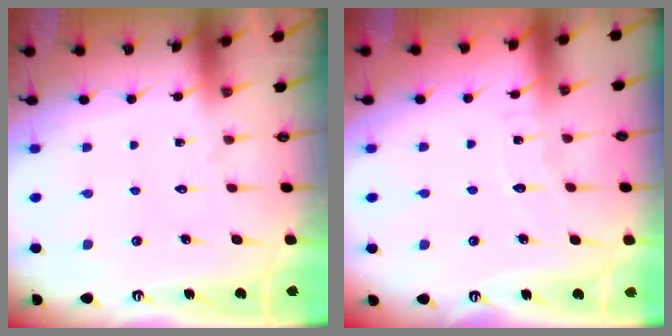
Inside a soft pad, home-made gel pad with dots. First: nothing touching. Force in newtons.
{"total": 4.4, "press": 4.4, "slide": 0.5}